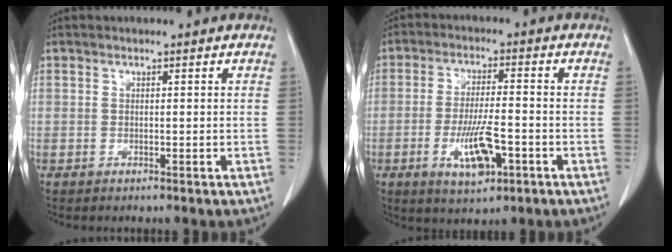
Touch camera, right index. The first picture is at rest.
{"total": 8.2, "force": [-3.1, 2.1, 7.3], "torque": [-0.140, -0.007, -0.047]}